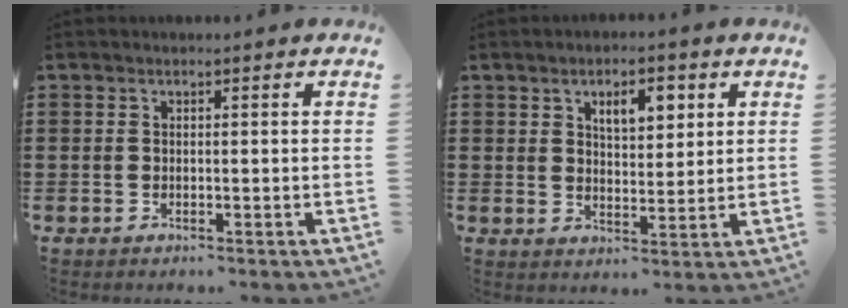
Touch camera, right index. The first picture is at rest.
{"total": 5.2, "force": [2.4, 2.5, 3.9], "torque": [-0.053, -0.002, 0.033]}